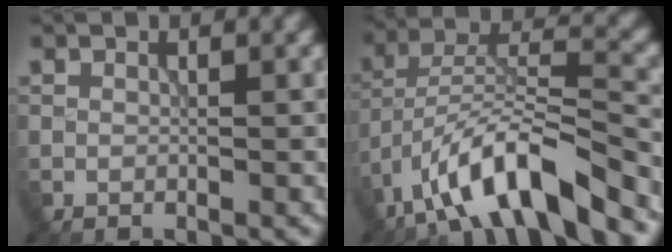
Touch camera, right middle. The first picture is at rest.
{"total": 10.6, "force": [-7.2, 3.0, 7.2], "torque": [-0.117, 0.012, -0.136]}